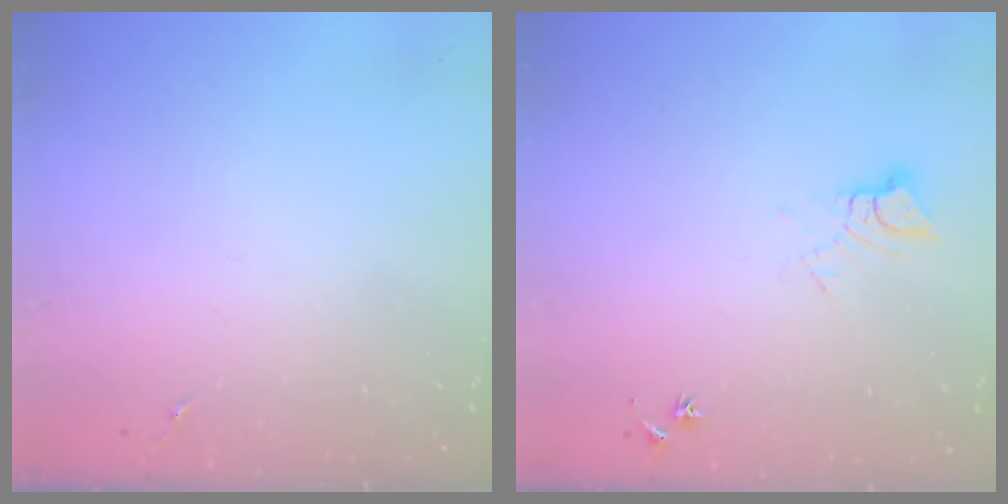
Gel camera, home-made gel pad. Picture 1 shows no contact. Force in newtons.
{"total": 5.4, "press": 5.4, "slide": 0.5}